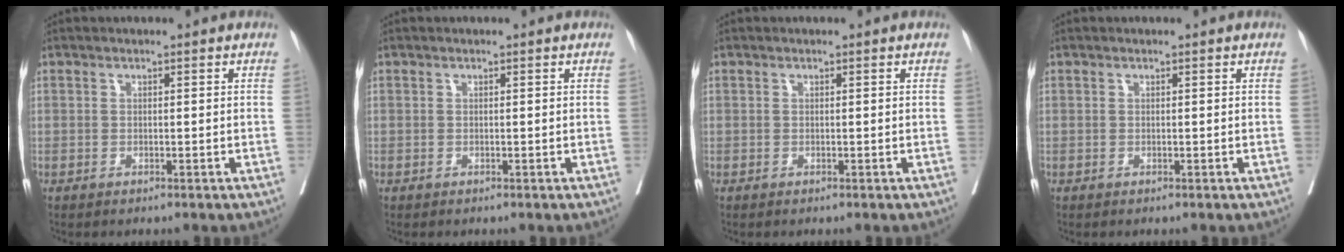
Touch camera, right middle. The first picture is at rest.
{"total": 0.0}
{"total": 0.0}
{"total": 0.0}